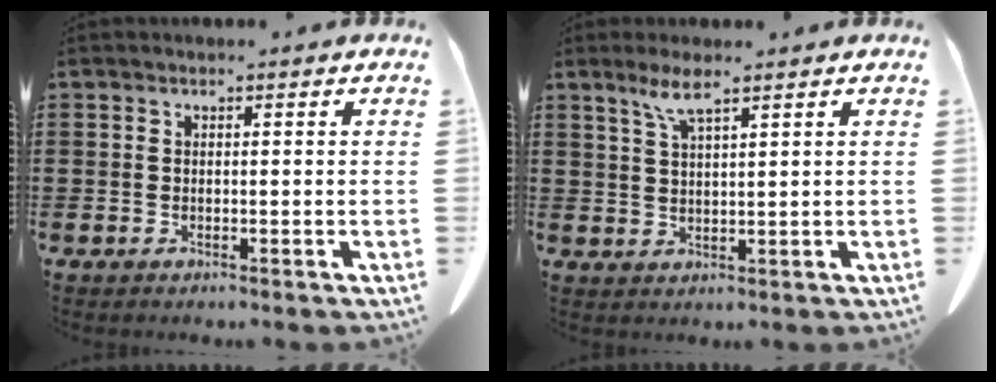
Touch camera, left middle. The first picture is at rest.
{"total": 4.0, "force": [2.7, 0.4, 2.9], "torque": [-0.066, 0.002, 0.048]}